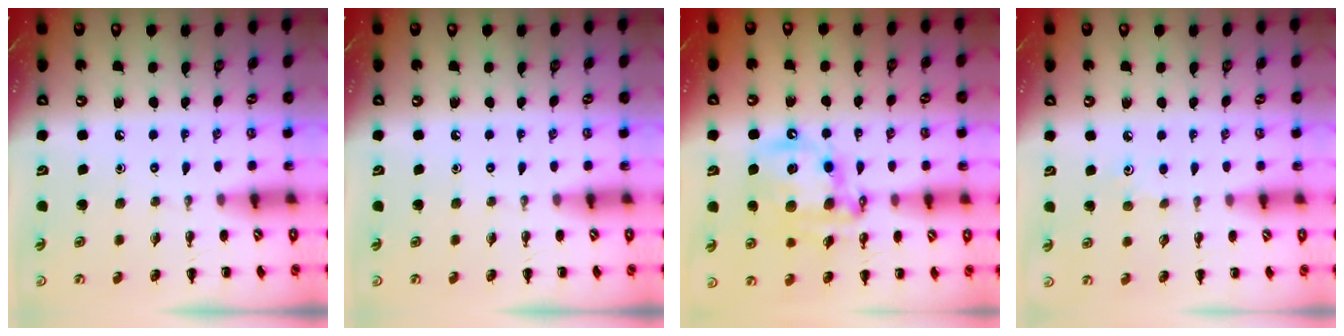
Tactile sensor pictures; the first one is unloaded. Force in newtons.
{"total": 0.0}
{"total": 15.0, "press": 14.6, "slide": 3.6}
{"total": 3.8, "press": 3.6, "slide": 1.2}